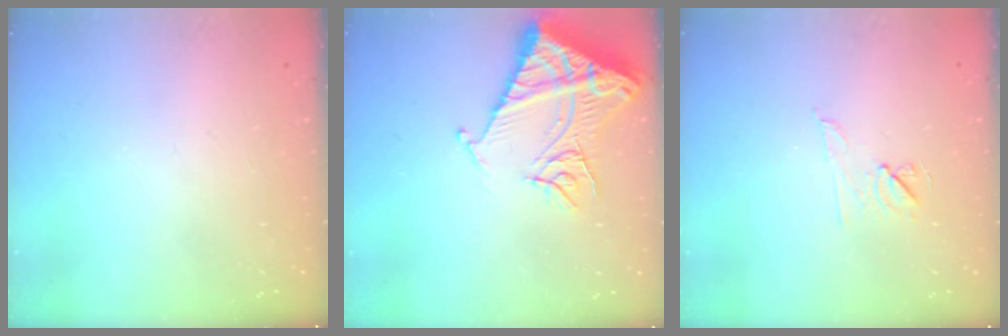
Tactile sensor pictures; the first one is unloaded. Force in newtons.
{"total": 15.7, "press": 15.6, "slide": 1.7}
{"total": 6.7, "press": 6.5, "slide": 1.7}